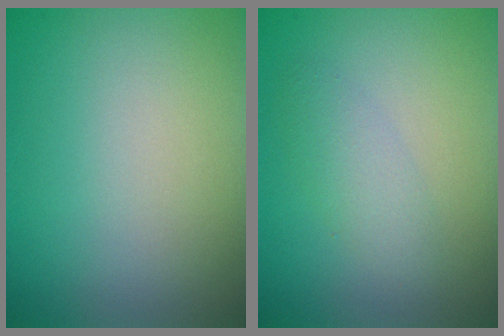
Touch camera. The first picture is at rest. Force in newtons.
{"total": 2.0, "press": 2.0, "slide": 0.0}